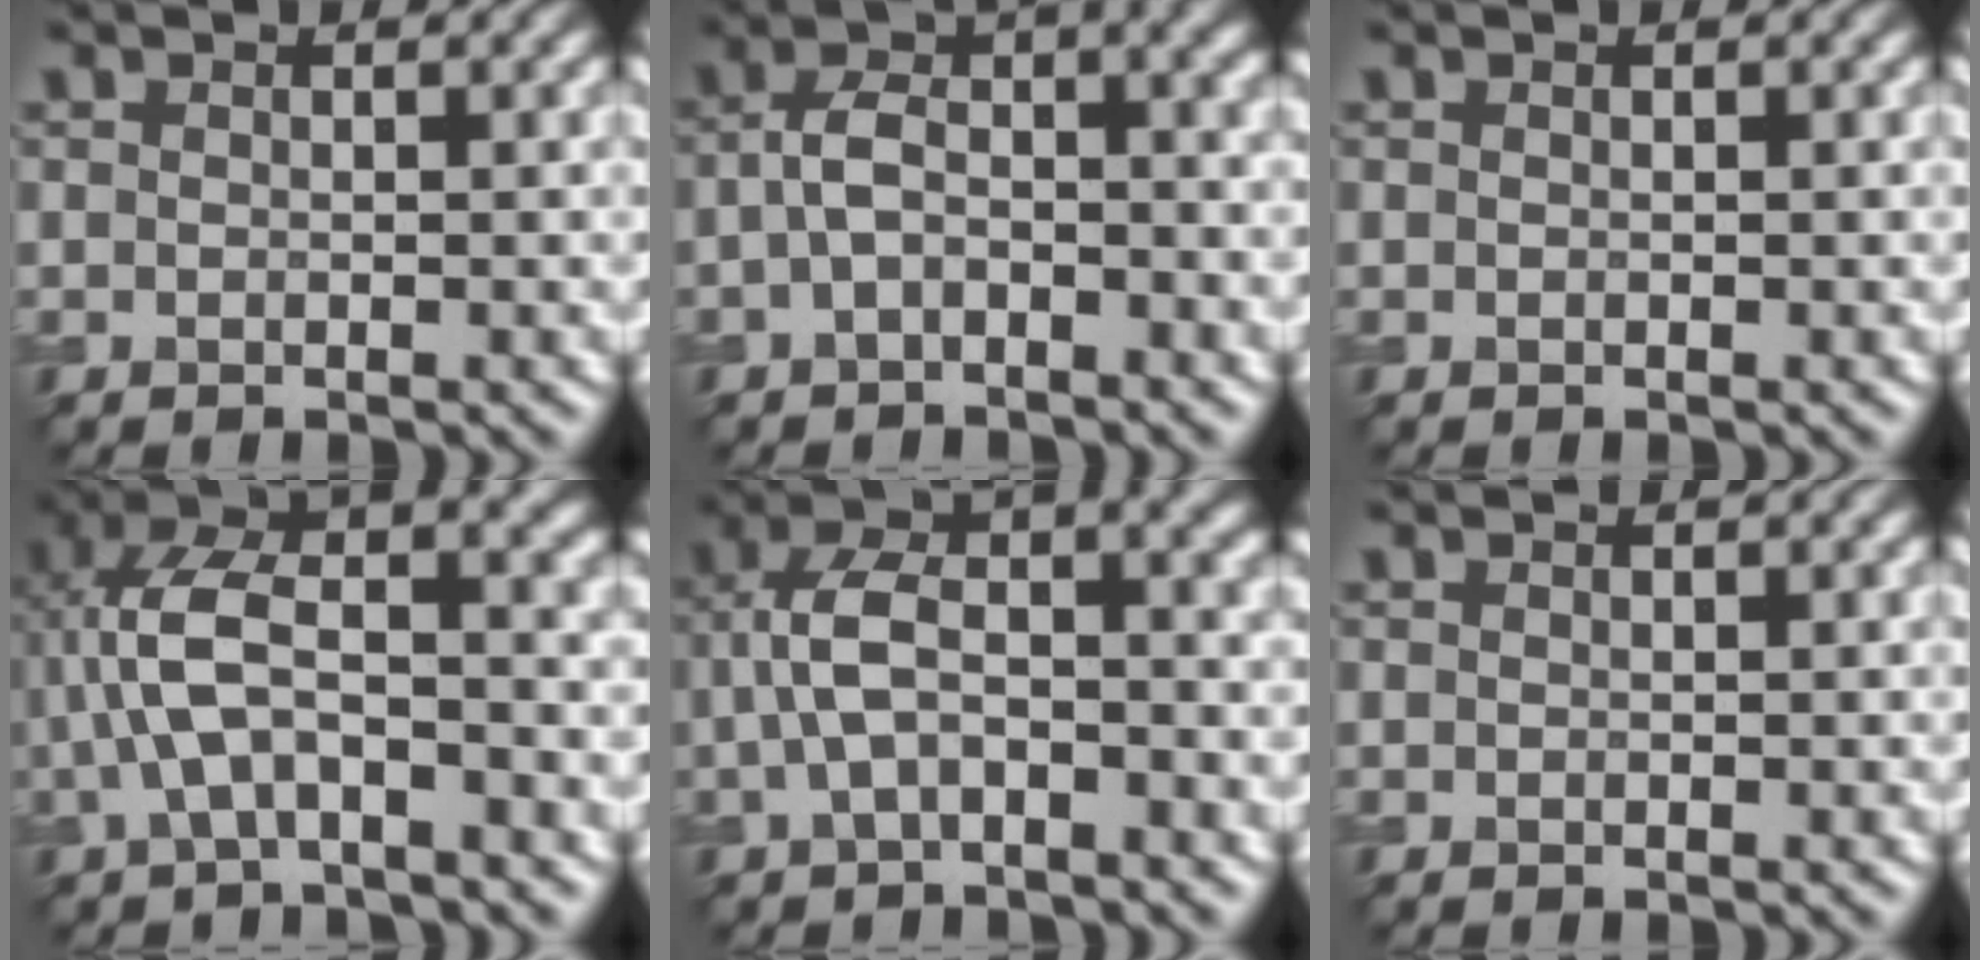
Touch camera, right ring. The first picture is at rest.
{"total": 4.6, "force": [-1.0, 2.4, 3.8], "torque": [-0.071, 0.013, -0.024]}
{"total": 0.0}
{"total": 8.7, "force": [-0.8, 3.8, 7.7], "torque": [-0.158, 0.024, -0.021]}
{"total": 6.6, "force": [-0.7, 3.3, 5.7], "torque": [-0.112, 0.021, -0.017]}
{"total": 0.0}